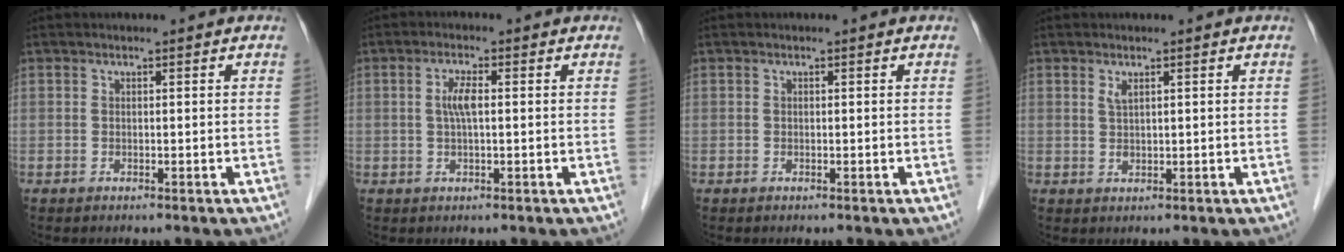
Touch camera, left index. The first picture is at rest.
{"total": 3.0, "force": [0.3, 0.6, 2.9], "torque": [-0.062, 0.004, 0.008]}
{"total": 0.0}
{"total": 1.5, "force": [0.8, 0.6, 1.1], "torque": [-0.025, 0.000, 0.018]}